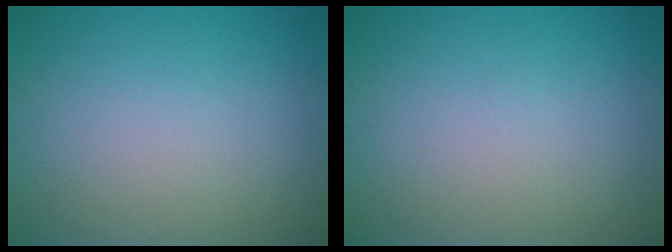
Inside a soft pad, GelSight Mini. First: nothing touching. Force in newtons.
{"total": 0.0}